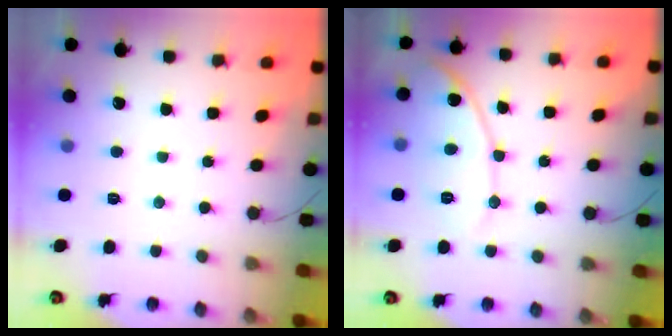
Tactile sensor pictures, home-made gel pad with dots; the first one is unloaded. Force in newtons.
{"total": 11.0, "press": 11.0, "slide": 0.4}